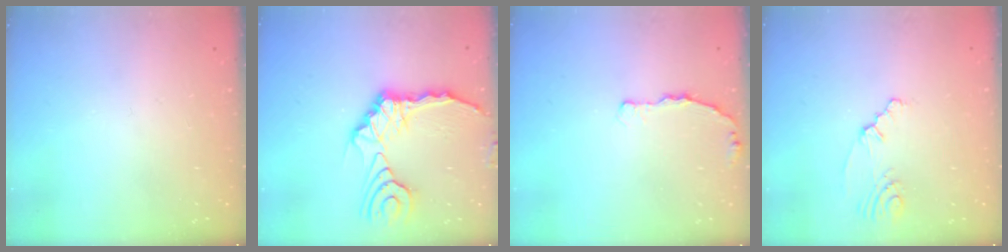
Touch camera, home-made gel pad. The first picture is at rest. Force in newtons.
{"total": 12.9, "press": 12.8, "slide": 2.1}
{"total": 3.7, "press": 3.7, "slide": 0.4}
{"total": 2.3, "press": 2.0, "slide": 1.2}